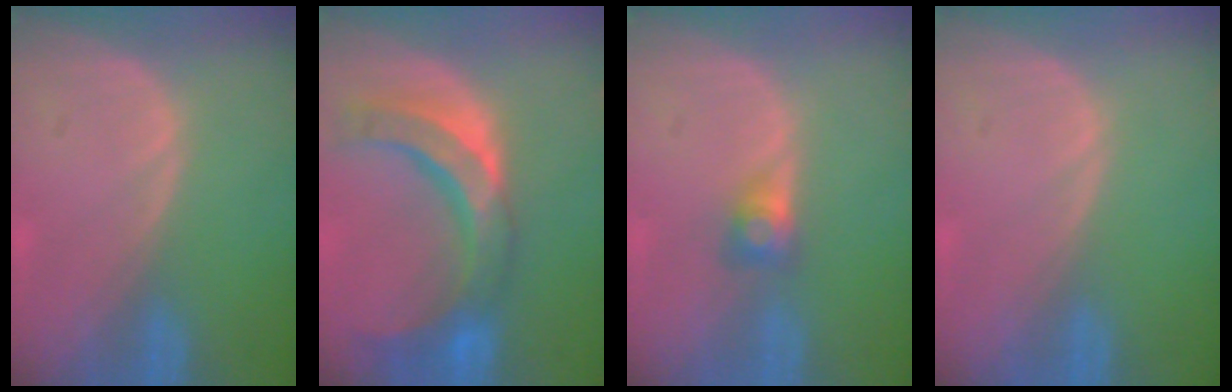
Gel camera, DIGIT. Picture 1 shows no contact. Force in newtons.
{"total": 10.1, "press": 9.4, "slide": 3.9}
{"total": 2.6, "press": 2.4, "slide": 1.0}
{"total": 0.0}